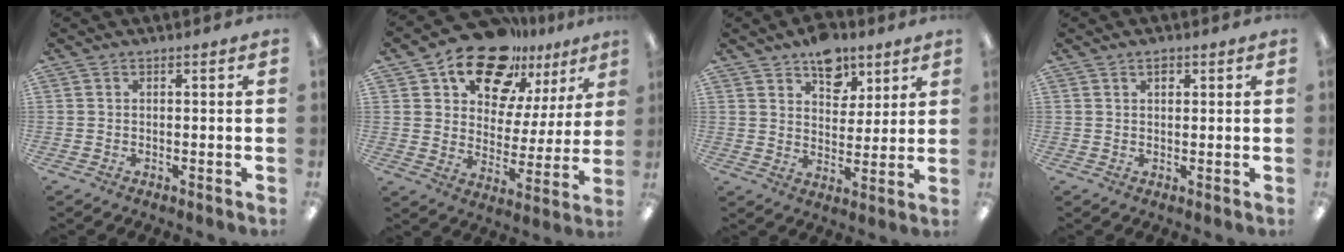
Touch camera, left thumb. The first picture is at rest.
{"total": 19.0, "force": [14.2, 9.7, 8.0], "torque": [-0.138, -0.089, 0.251]}
{"total": 10.5, "force": [7.3, 6.5, 4.0], "torque": [-0.042, -0.041, 0.130]}
{"total": 1.8, "force": [1.1, 0.9, 1.0], "torque": [-0.014, -0.002, 0.018]}